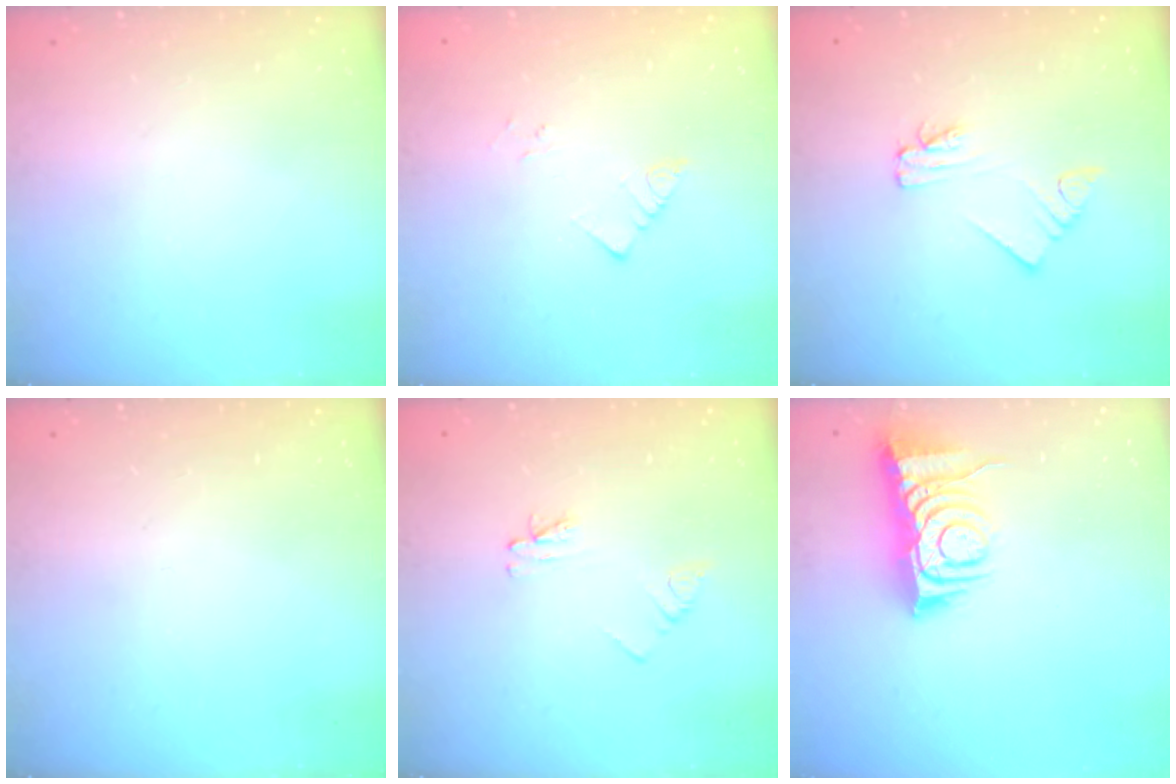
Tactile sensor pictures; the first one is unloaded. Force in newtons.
{"total": 3.3, "press": 3.3, "slide": 0.2}
{"total": 2.0, "press": 2.0, "slide": 0.1}
{"total": 0.0}
{"total": 3.2, "press": 3.2, "slide": 0.4}
{"total": 8.4, "press": 8.4, "slide": 0.8}